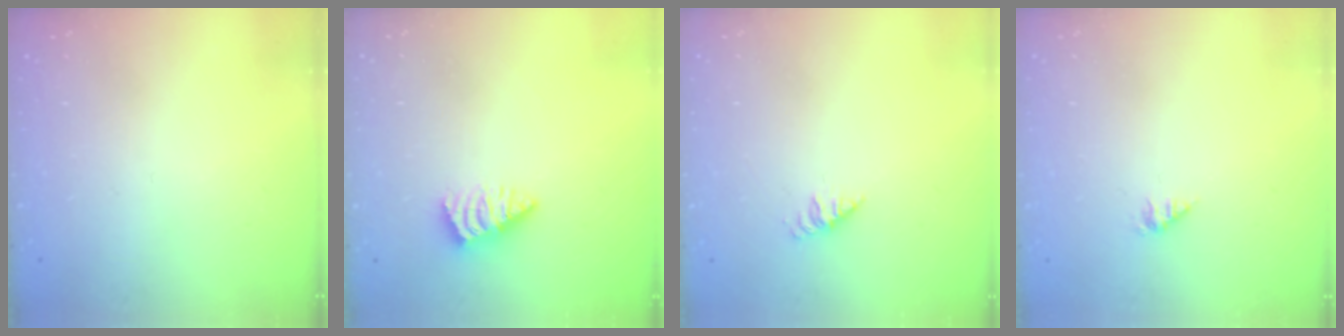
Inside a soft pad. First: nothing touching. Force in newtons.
{"total": 2.3, "press": 2.2, "slide": 0.4}
{"total": 1.9, "press": 1.9, "slide": 0.3}
{"total": 1.2, "press": 1.2, "slide": 0.2}